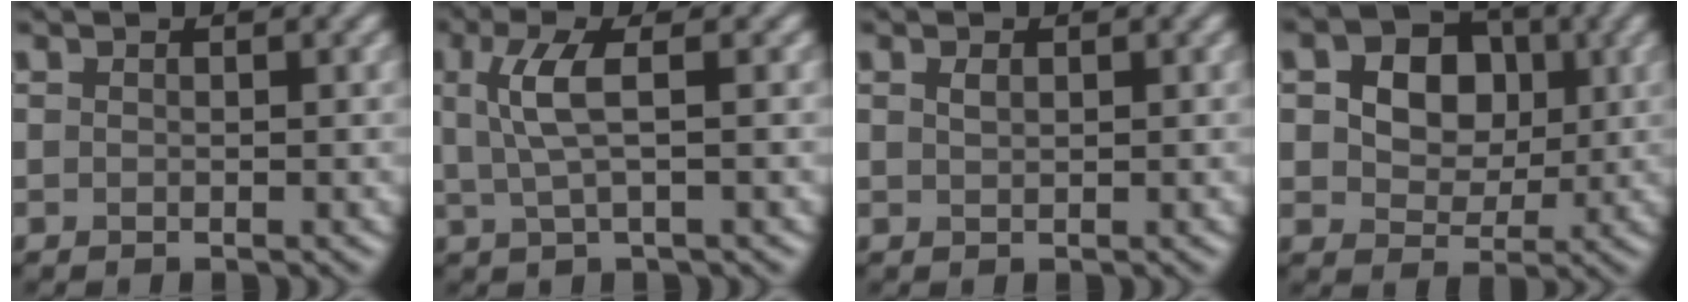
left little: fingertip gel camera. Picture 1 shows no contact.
{"total": 3.7, "force": [0.7, 1.0, 3.5], "torque": [-0.078, 0.002, 0.015]}
{"total": 0.8, "force": [0.4, 0.4, 0.5], "torque": [-0.015, 0.001, 0.009]}
{"total": 8.7, "force": [2.4, 6.7, 5.0], "torque": [-0.078, 0.027, 0.025]}